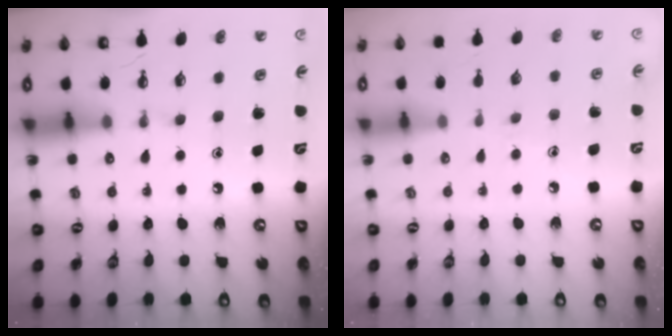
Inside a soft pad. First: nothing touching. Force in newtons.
{"total": 3.8, "press": 3.8, "slide": 0.4}